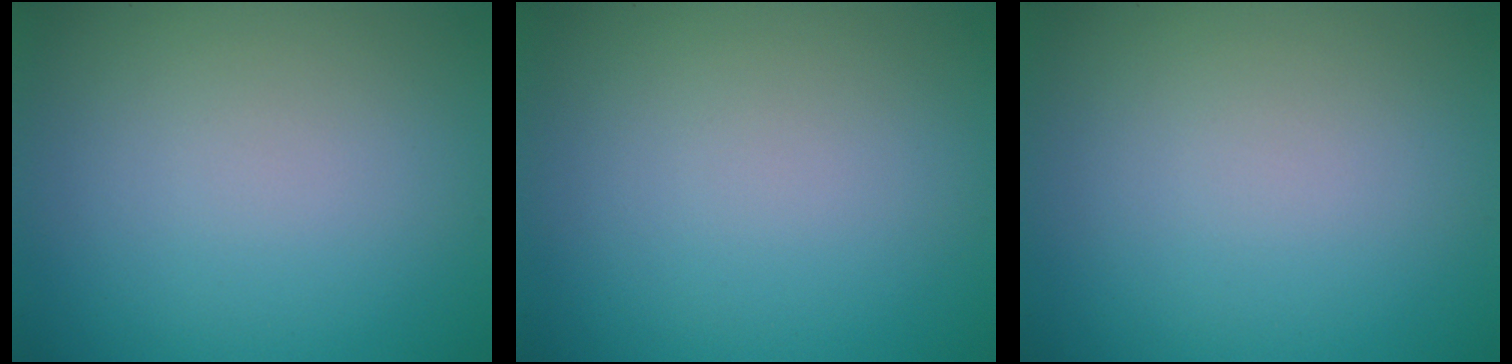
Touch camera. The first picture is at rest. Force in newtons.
{"total": 0.0}
{"total": 0.0}